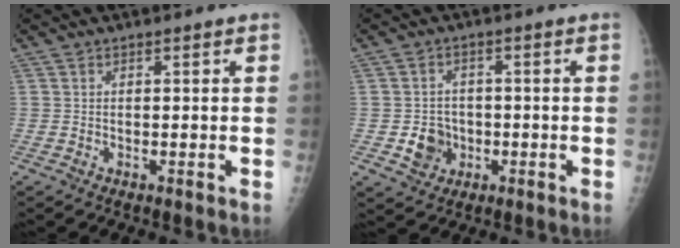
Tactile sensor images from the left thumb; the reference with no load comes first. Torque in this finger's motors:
{"motor_torque": [-0.07, 0.08, 0.08, 0.09, 0.00]}